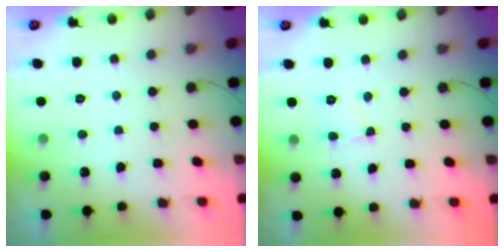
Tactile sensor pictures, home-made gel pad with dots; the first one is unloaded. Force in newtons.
{"total": 5.5, "press": 5.5, "slide": 0.5}